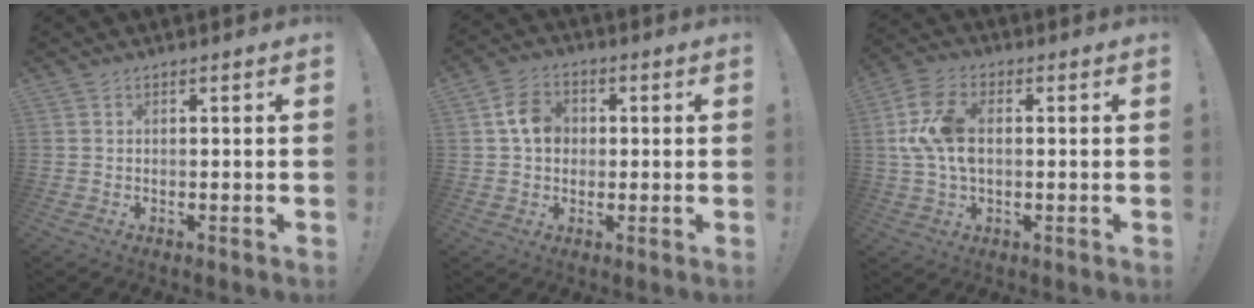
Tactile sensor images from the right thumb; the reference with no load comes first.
{"total": 8.9, "force": [1.4, 7.3, 4.9], "torque": [-0.071, 0.016, 0.032]}
{"total": 12.8, "force": [1.1, 8.0, 9.9], "torque": [-0.207, 0.006, 0.022]}